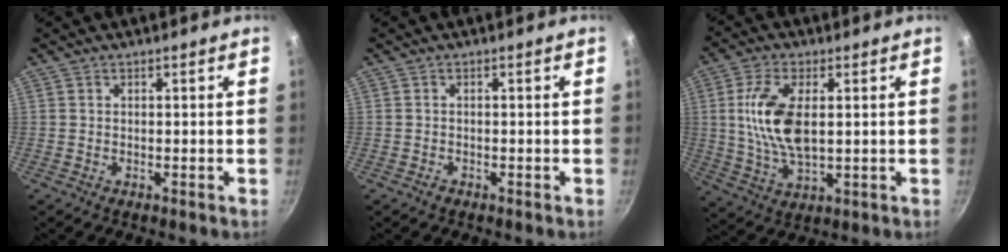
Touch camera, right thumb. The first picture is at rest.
{"total": 0.6, "force": [-0.5, 0.4, 0.2], "torque": [-0.004, 0.001, -0.010]}
{"total": 12.2, "force": [1.6, 5.9, 10.5], "torque": [-0.217, -0.008, 0.037]}